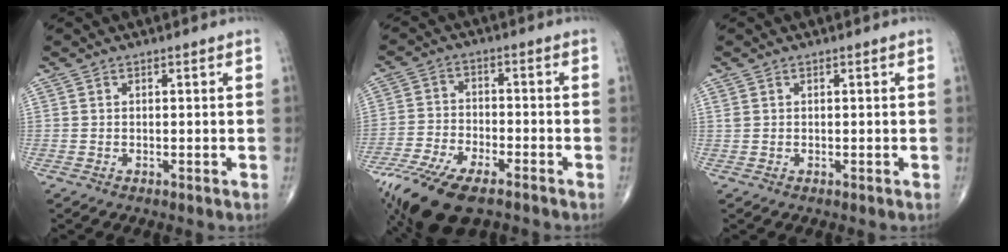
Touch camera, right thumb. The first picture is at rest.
{"total": 15.0, "force": [-10.3, 5.5, 9.4], "torque": [-0.196, 0.012, -0.190]}
{"total": 0.6, "force": [0.3, 0.4, 0.3], "torque": [-0.004, 0.005, 0.007]}